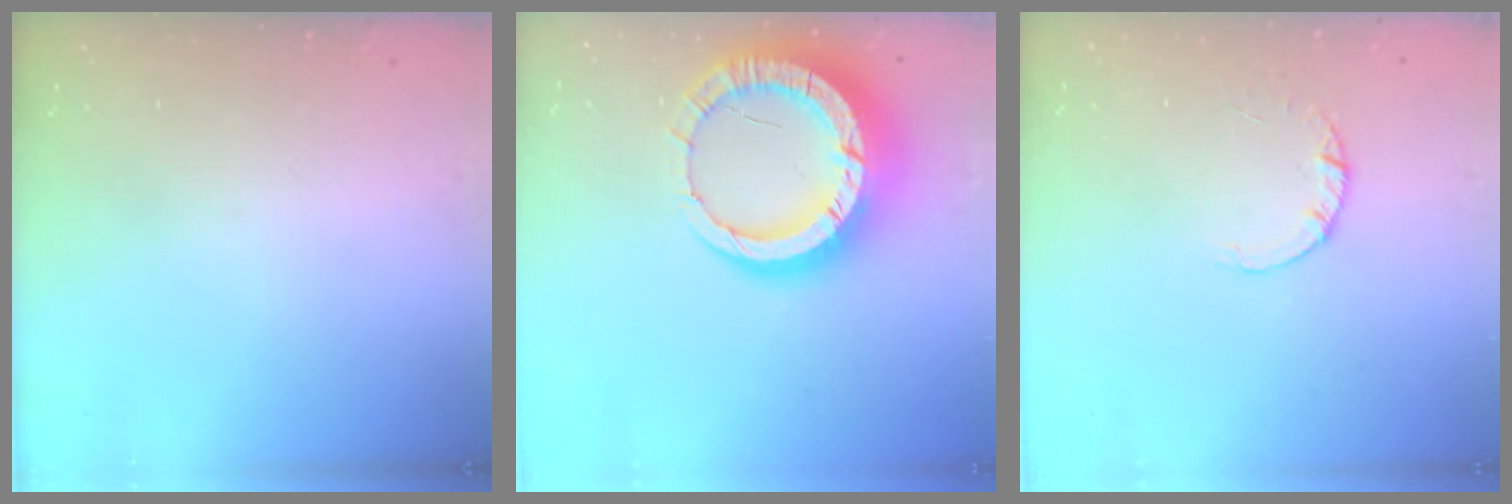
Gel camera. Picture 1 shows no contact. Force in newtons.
{"total": 18.8, "press": 18.7, "slide": 1.8}
{"total": 1.8, "press": 1.8, "slide": 0.1}